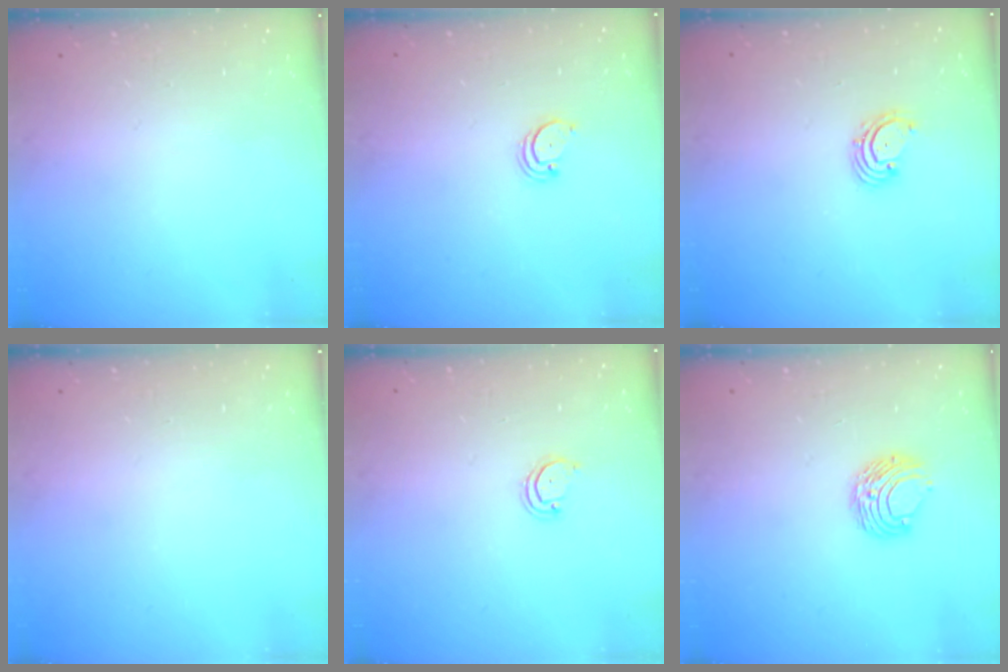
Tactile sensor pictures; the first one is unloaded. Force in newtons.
{"total": 2.2, "press": 2.2, "slide": 0.2}
{"total": 1.8, "press": 1.7, "slide": 0.7}
{"total": 0.0}
{"total": 2.5, "press": 2.5, "slide": 0.2}
{"total": 7.7, "press": 7.7, "slide": 0.3}